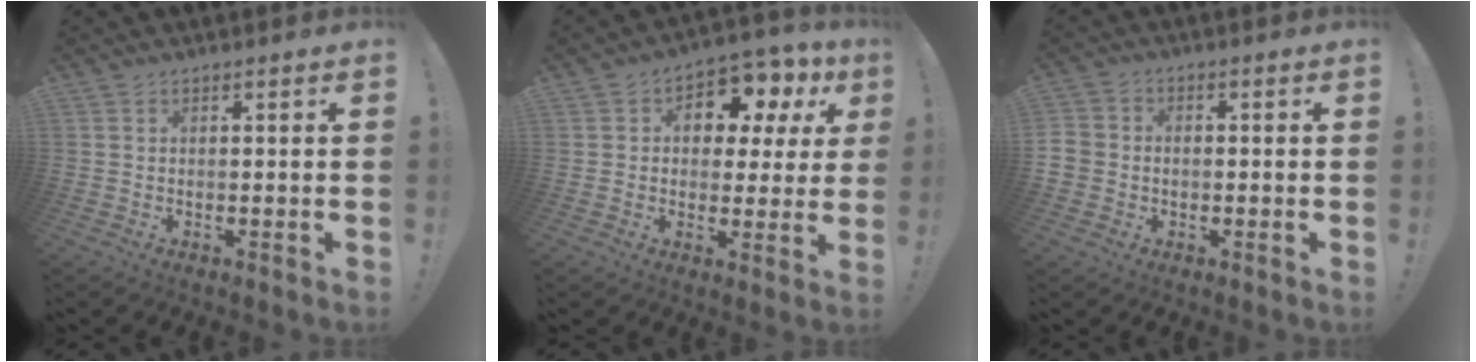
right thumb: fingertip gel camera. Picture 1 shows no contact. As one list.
[{"total": 8.8, "force": [4.7, 5.7, 4.8], "torque": [-0.062, -0.036, 0.082]}, {"total": 4.4, "force": [-1.4, 4.0, 1.4], "torque": [-0.025, 0.011, -0.024]}]